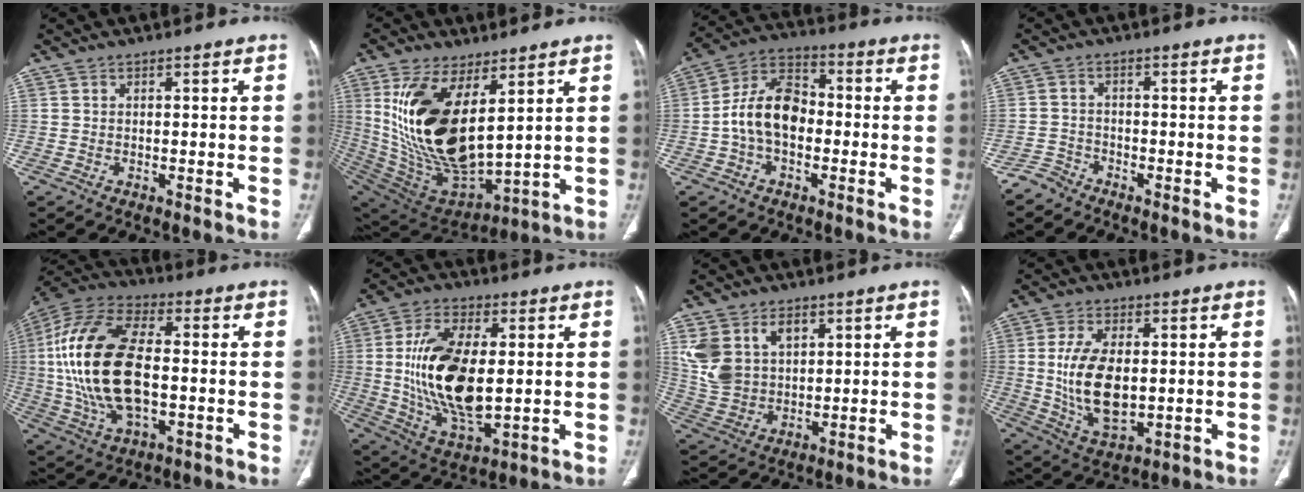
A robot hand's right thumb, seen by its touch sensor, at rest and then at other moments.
{"total": 21.8, "force": [6.4, 10.1, 18.2], "torque": [-0.344, -0.038, 0.145]}
{"total": 11.5, "force": [-1.5, 7.6, 8.5], "torque": [-0.143, 0.038, -0.040]}
{"total": 2.8, "force": [-2.6, 1.1, -0.3], "torque": [0.011, 0.004, -0.056]}
{"total": 23.8, "force": [-0.2, 12.5, 20.2], "torque": [-0.420, 0.007, -0.003]}
{"total": 19.0, "force": [1.1, 9.5, 16.4], "torque": [-0.301, -0.014, 0.030]}
{"total": 12.0, "force": [4.7, 8.2, 7.3], "torque": [-0.129, -0.006, 0.108]}
{"total": 13.5, "force": [0.4, 7.3, 11.3], "torque": [-0.208, -0.015, 0.021]}